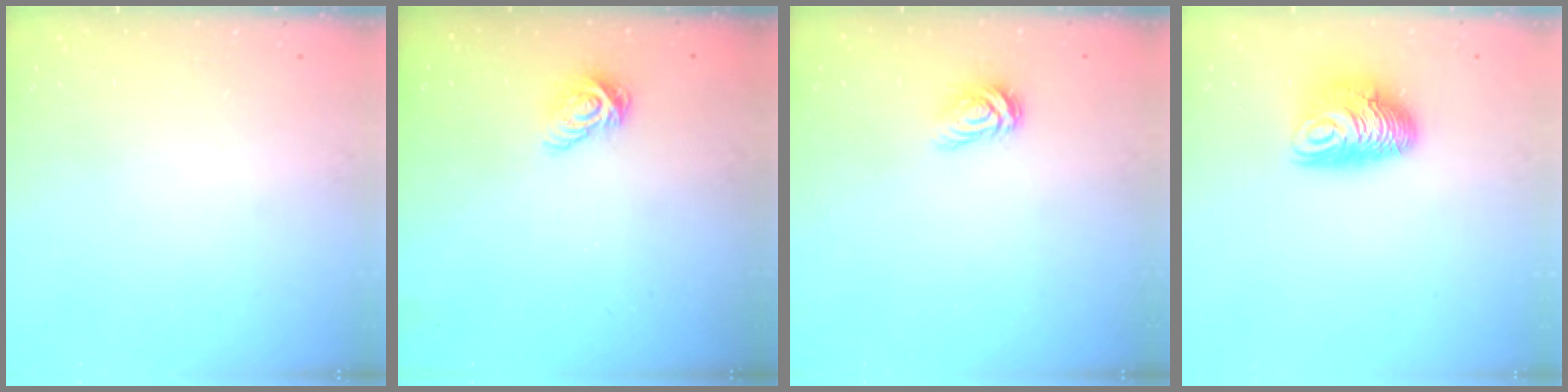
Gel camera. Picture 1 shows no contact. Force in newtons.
{"total": 7.4, "press": 7.4, "slide": 0.2}
{"total": 4.2, "press": 4.1, "slide": 0.4}
{"total": 9.8, "press": 9.8, "slide": 0.5}